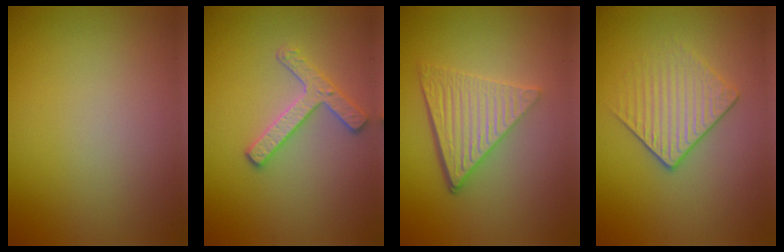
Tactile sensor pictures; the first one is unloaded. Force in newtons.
{"total": 2.8, "press": 2.7, "slide": 0.9}
{"total": 5.5, "press": 3.9, "slide": 3.9}
{"total": 3.4, "press": 2.9, "slide": 1.9}